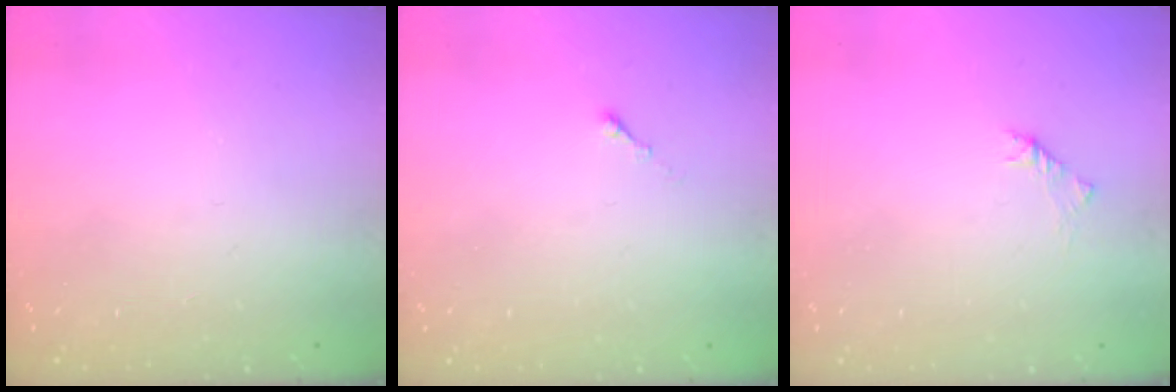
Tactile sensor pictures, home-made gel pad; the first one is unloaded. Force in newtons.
{"total": 0.0}
{"total": 2.0, "press": 1.9, "slide": 0.6}